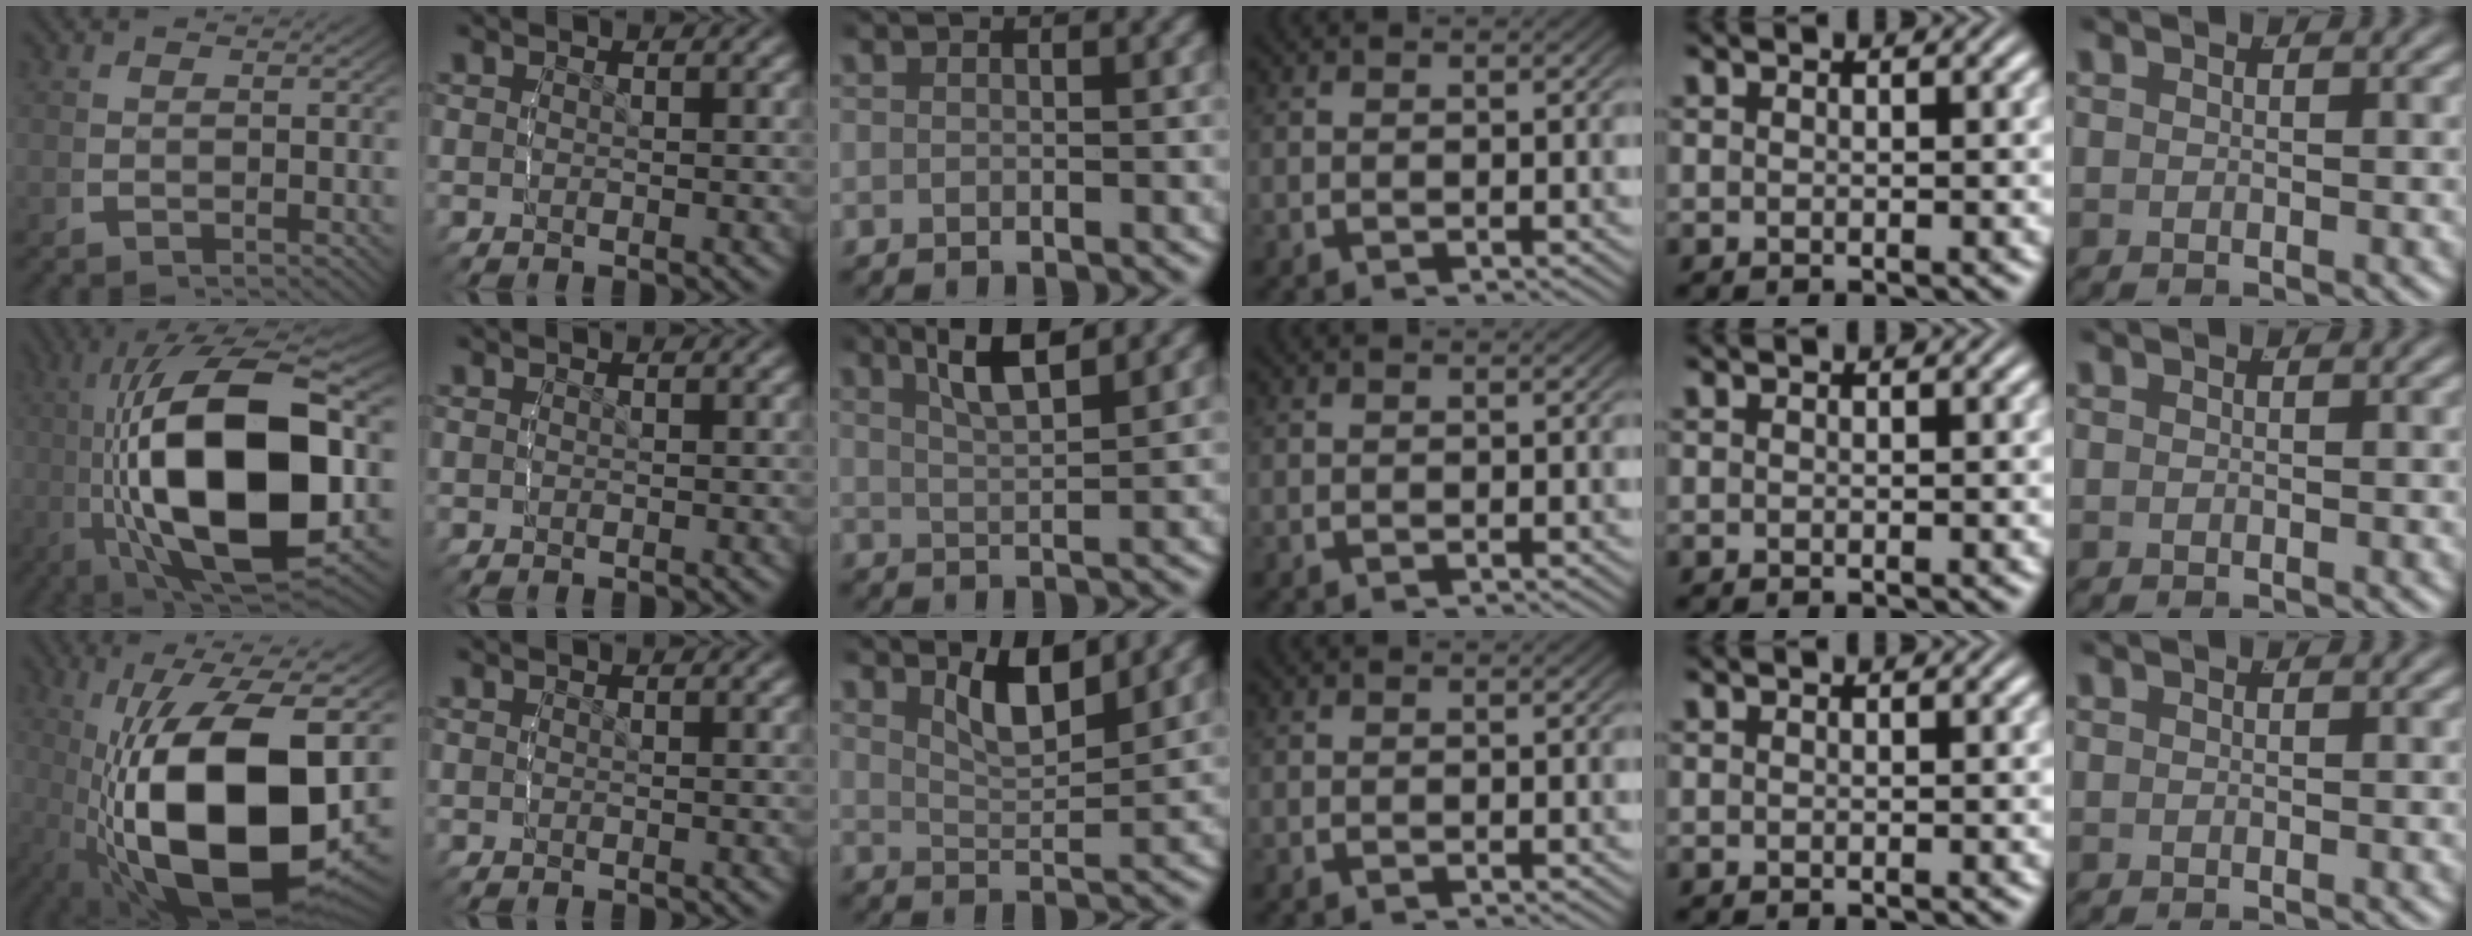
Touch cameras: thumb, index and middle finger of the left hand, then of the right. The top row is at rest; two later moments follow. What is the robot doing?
{"motion": "lift_and_place", "object": "glue stick"}